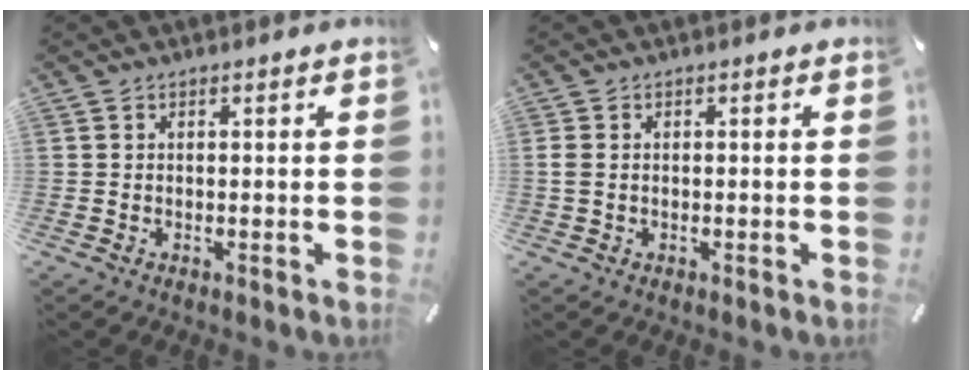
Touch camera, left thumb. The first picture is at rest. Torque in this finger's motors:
{"motor_torque": [0.15, 0.39, 0.21, 0.34, 0.00]}